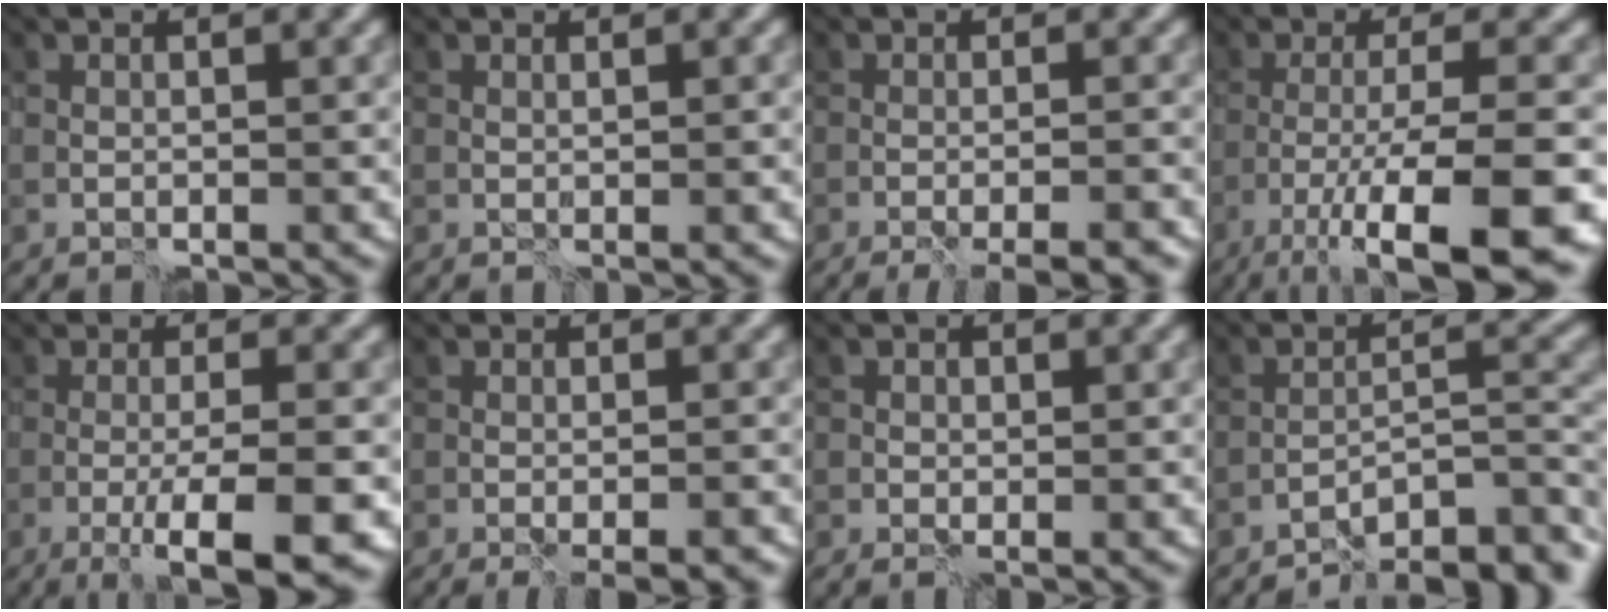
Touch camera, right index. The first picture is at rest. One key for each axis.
{"total": 1.0, "fx": 0.2, "fy": -0.9, "fz": -0.3, "tx": 0.009, "ty": 0.002, "tz": 0.003}
{"total": 4.6, "fx": -3.3, "fy": 0.6, "fz": 3.2, "tx": -0.029, "ty": -0.003, "tz": -0.034}
{"total": 11.2, "fx": -6.3, "fy": 1.5, "fz": 9.1, "tx": -0.139, "ty": -0.001, "tz": -0.104}
{"total": 6.8, "fx": -3.1, "fy": 0.7, "fz": 6.0, "tx": -0.078, "ty": 0.001, "tz": -0.053}
{"total": 3.0, "fx": -1.8, "fy": 0.3, "fz": 2.4, "tx": -0.018, "ty": -0.006, "tz": -0.012}
{"total": 1.0, "fx": 0.0, "fy": 1.0, "fz": 0.4, "tx": 0.001, "ty": 0.002, "tz": 0.004}
{"total": 8.1, "fx": -7.4, "fy": 0.7, "fz": 3.1, "tx": -0.029, "ty": 0.013, "tz": -0.120}